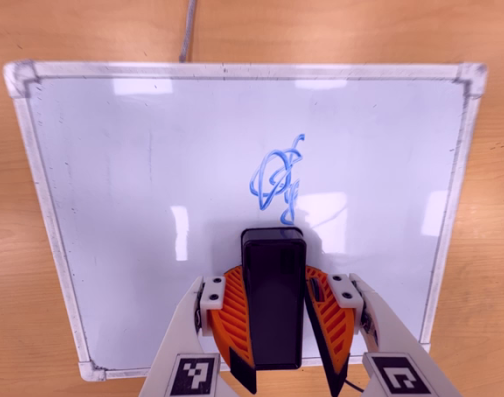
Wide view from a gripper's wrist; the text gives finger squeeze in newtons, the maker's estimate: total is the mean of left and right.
{"total": 10.7, "left": 10.5, "right": 10.9}